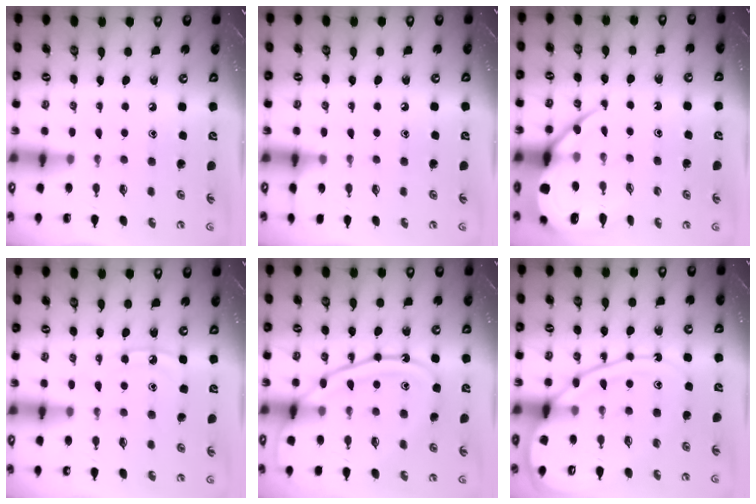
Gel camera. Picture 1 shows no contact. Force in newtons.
{"total": 5.6, "press": 5.5, "slide": 0.7}
{"total": 9.2, "press": 9.2, "slide": 0.9}
{"total": 7.2, "press": 7.2, "slide": 0.7}
{"total": 16.2, "press": 16.1, "slide": 1.6}
{"total": 14.0, "press": 14.0, "slide": 1.4}